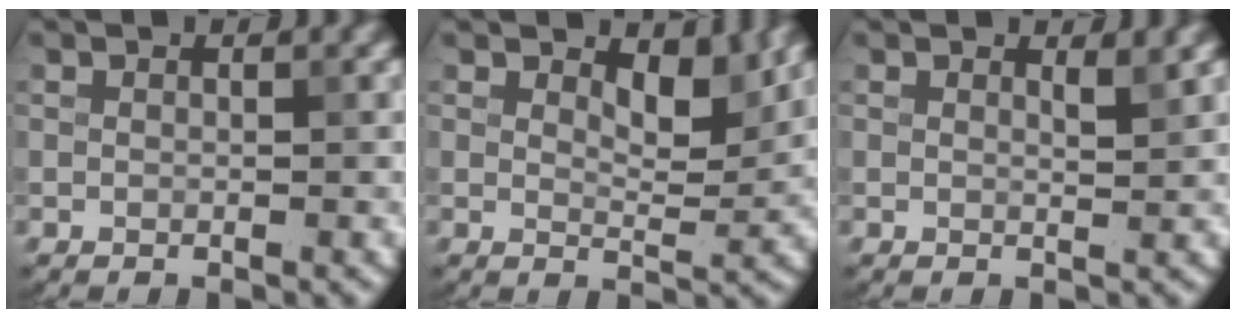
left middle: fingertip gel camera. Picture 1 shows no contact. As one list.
[{"total": 3.3, "force": [2.2, 1.3, 2.2], "torque": [-0.035, -0.007, 0.028]}, {"total": 1.1, "force": [0.9, 0.2, 0.6], "torque": [-0.006, 0.000, 0.013]}]